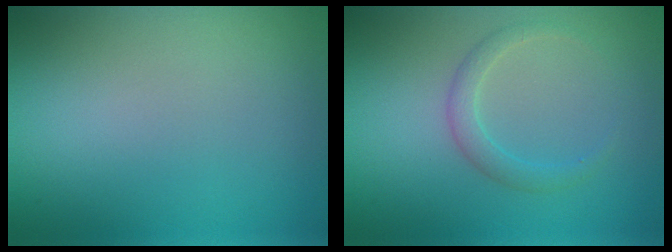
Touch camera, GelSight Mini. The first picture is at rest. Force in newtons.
{"total": 1.7, "press": 1.7, "slide": 0.2}